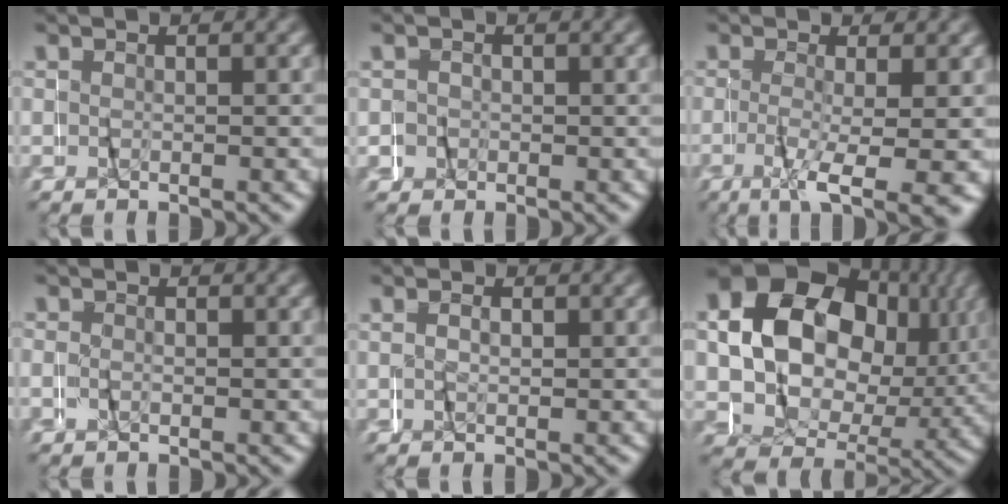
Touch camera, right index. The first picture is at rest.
{"total": 2.2, "force": [0.1, 2.2, 0.3], "torque": [-0.011, 0.001, -0.001]}
{"total": 6.0, "force": [-3.4, 0.9, 4.8], "torque": [-0.080, -0.022, -0.045]}
{"total": 0.6, "force": [0.1, 0.6, 0.2], "torque": [-0.002, 0.002, 0.000]}
{"total": 0.0}
{"total": 17.9, "force": [4.3, 13.1, 11.4], "torque": [-0.188, 0.015, 0.053]}